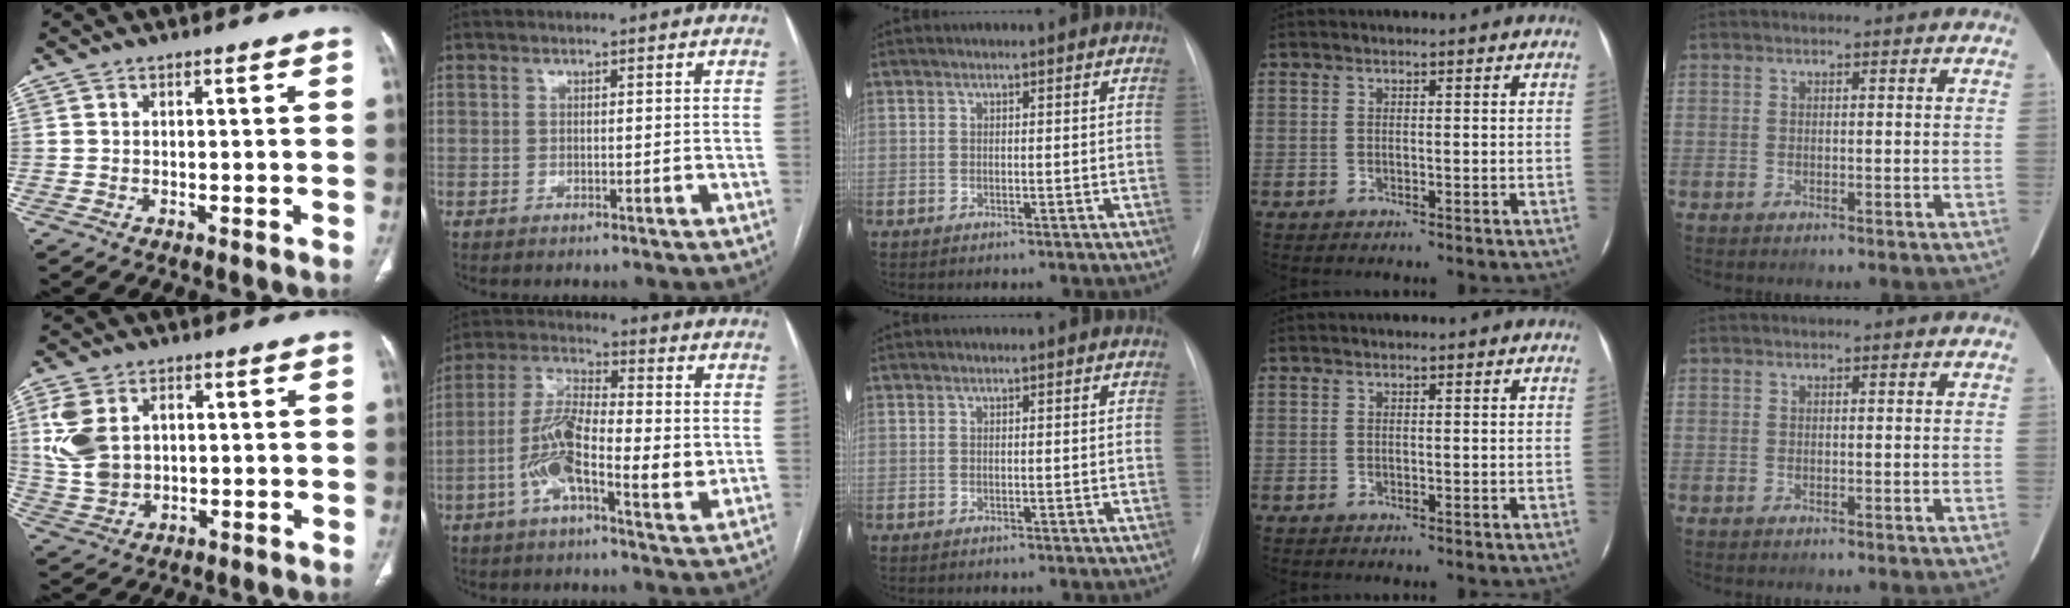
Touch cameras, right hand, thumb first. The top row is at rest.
{"thumb": {"total": 10.0, "force": [2.0, 7.3, 6.5], "torque": [-0.128, 0.005, 0.046]}, "index": {"total": 12.0, "force": [-2.1, 3.3, 11.4], "torque": [-0.223, 0.008, -0.044]}}